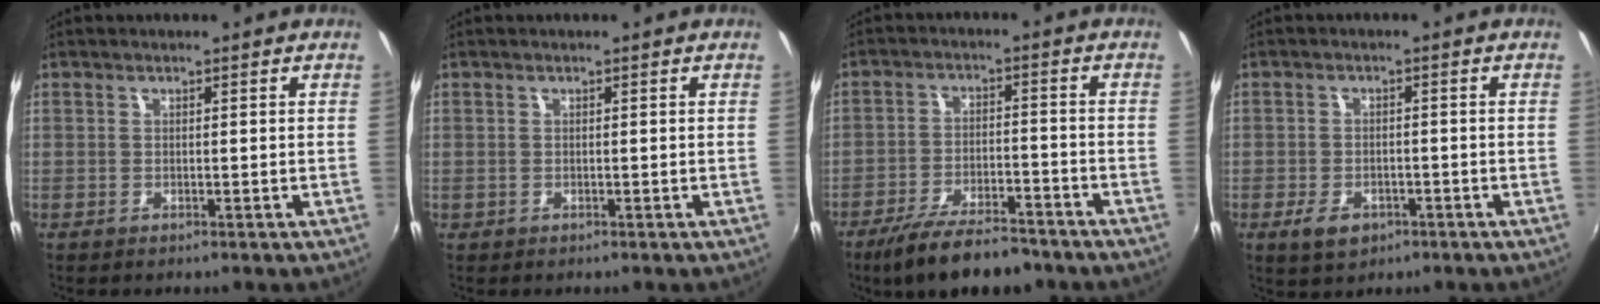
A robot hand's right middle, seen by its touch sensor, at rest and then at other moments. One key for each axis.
{"total": 0.0}
{"total": 12.6, "fx": -10.0, "fy": 3.5, "fz": 6.7, "tx": -0.143, "ty": -0.017, "tz": -0.165}
{"total": 4.8, "fx": -2.6, "fy": 2.9, "fz": 2.8, "tx": -0.069, "ty": -0.008, "tz": -0.042}